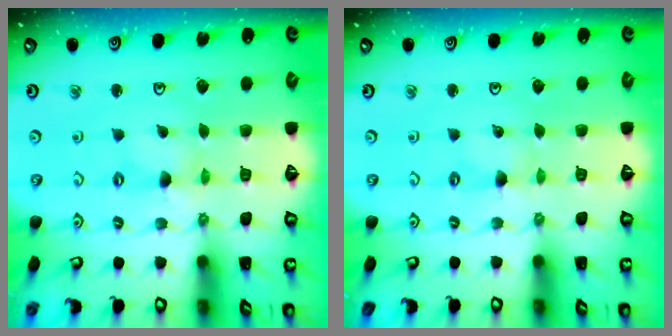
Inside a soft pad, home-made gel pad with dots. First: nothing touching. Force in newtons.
{"total": 0.0}